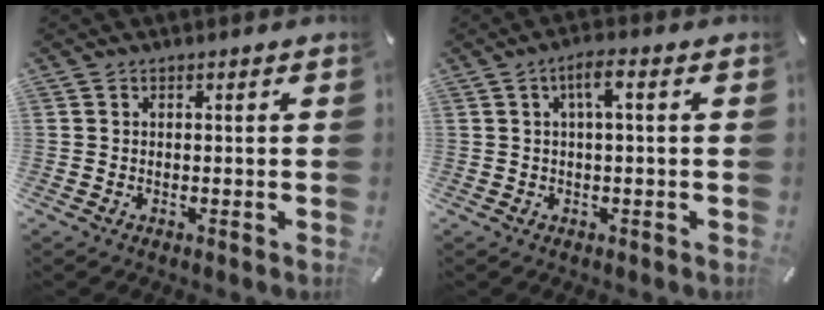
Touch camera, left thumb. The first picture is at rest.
{"total": 4.2, "force": [0.7, 0.5, 4.1], "torque": [-0.079, 0.004, 0.008]}